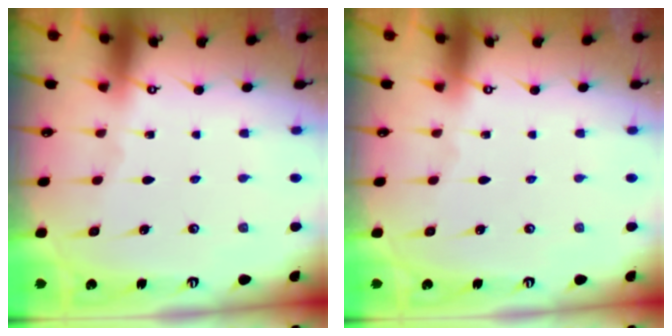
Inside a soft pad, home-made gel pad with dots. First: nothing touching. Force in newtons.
{"total": 0.0}